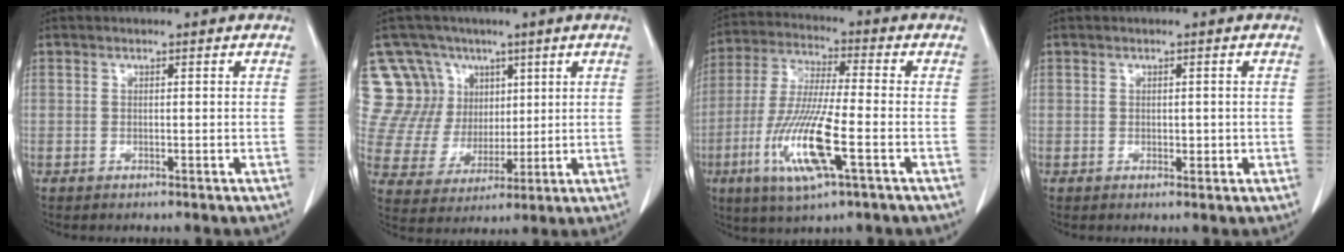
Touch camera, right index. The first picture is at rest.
{"total": 14.8, "force": [7.2, 12.8, 2.0], "torque": [-0.063, 0.065, 0.158]}
{"total": 13.7, "force": [-4.6, 1.3, 12.9], "torque": [-0.268, -0.020, -0.085]}
{"total": 1.4, "force": [0.1, 1.0, 1.0], "torque": [-0.010, 0.001, 0.007]}